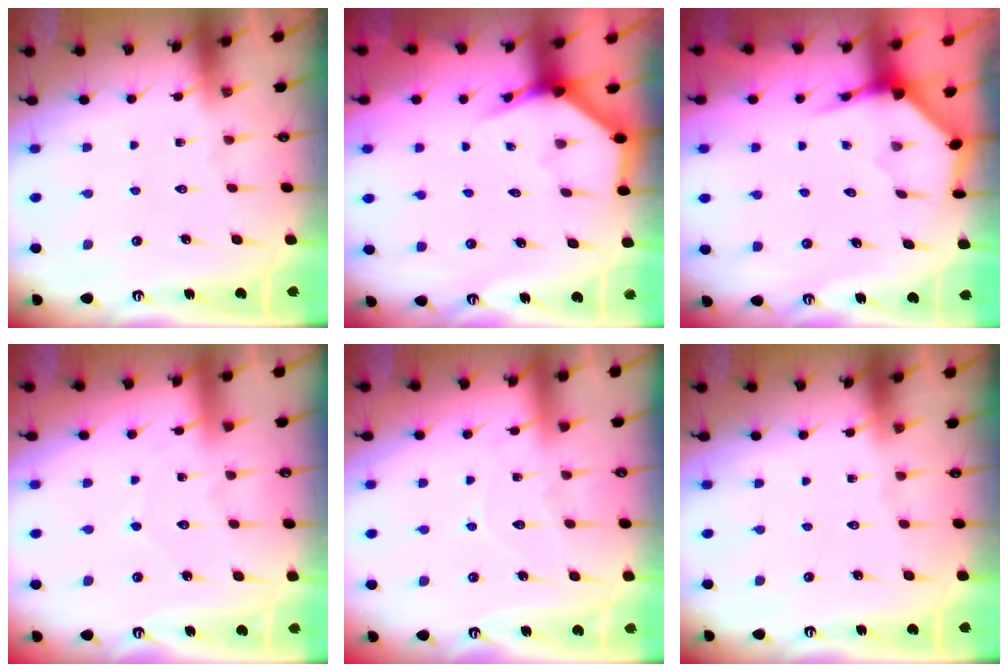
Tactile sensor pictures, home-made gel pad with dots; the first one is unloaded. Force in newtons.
{"total": 4.0, "press": 4.0, "slide": 0.2}
{"total": 4.0, "press": 3.9, "slide": 0.4}
{"total": 4.8, "press": 4.8, "slide": 0.6}
{"total": 6.8, "press": 6.8, "slide": 0.7}
{"total": 0.0}